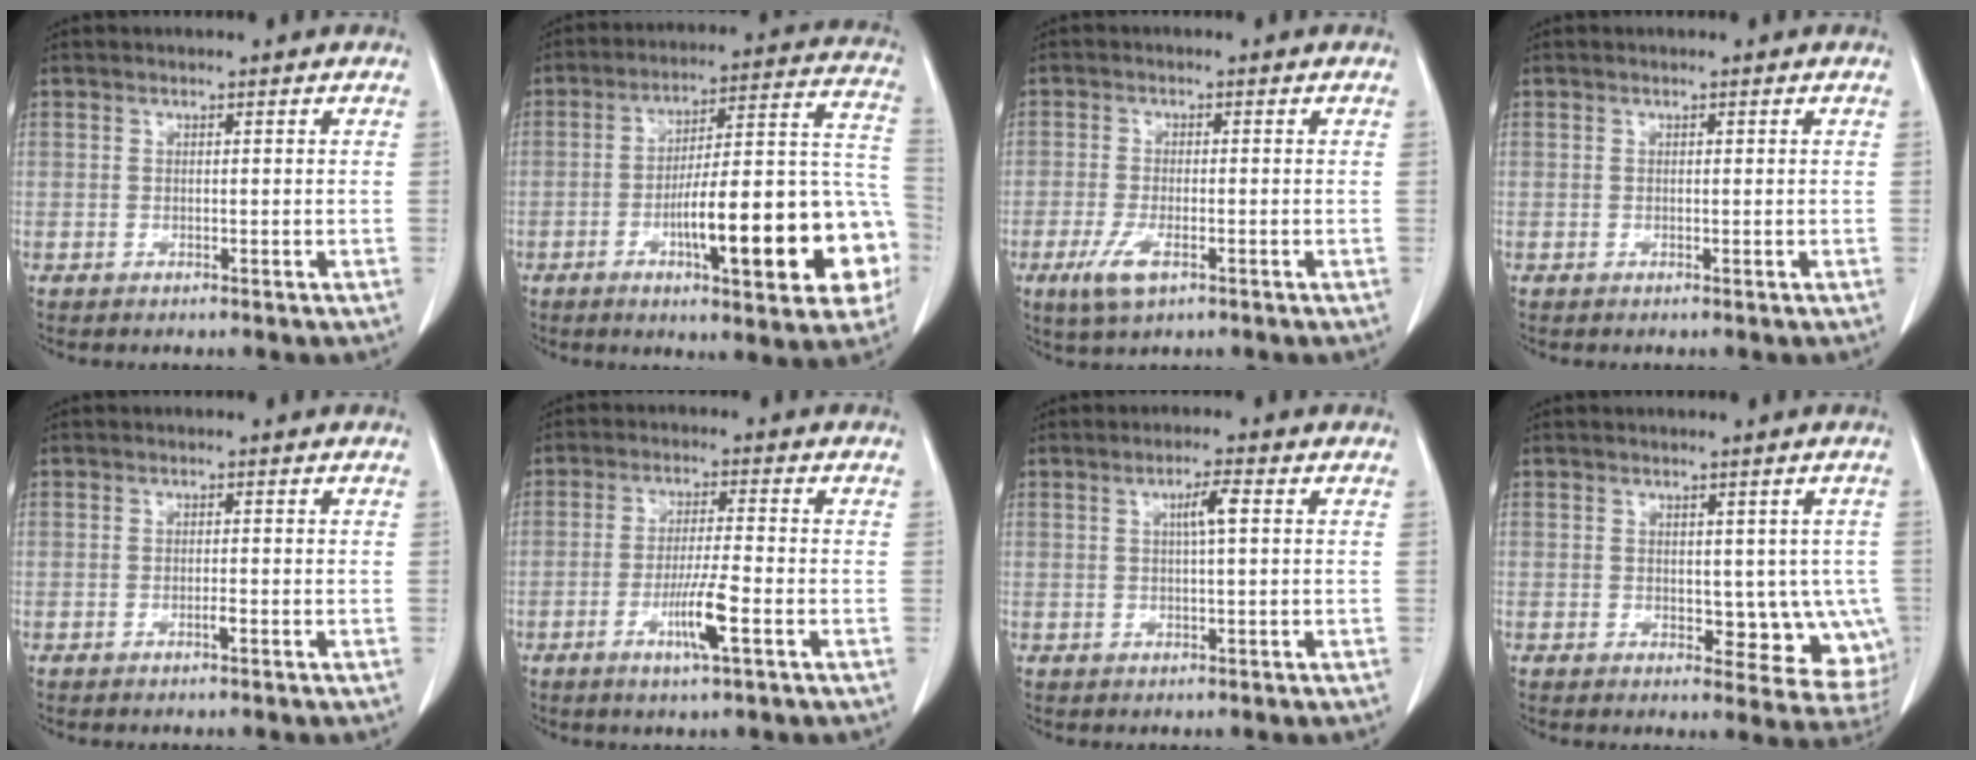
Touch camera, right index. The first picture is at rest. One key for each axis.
{"total": 21.7, "fx": -6.9, "fy": 4.0, "fz": 20.2, "tx": -0.220, "ty": 0.031, "tz": -0.088}
{"total": 4.6, "fx": -2.2, "fy": 1.5, "fz": 3.7, "tx": -0.083, "ty": -0.009, "tz": -0.036}
{"total": 0.0}
{"total": 0.7, "fx": -0.4, "fy": 0.0, "fz": 0.6, "tx": -0.014, "ty": 0.000, "tz": -0.007}
{"total": 6.2, "fx": -2.5, "fy": -0.1, "fz": 5.7, "tx": -0.108, "ty": -0.011, "tz": -0.047}
{"total": 3.1, "fx": 0.8, "fy": 0.2, "fz": 3.0, "tx": -0.052, "ty": 0.004, "tz": 0.013}
{"total": 8.0, "fx": -0.5, "fy": 4.9, "fz": 6.3, "tx": -0.048, "ty": 0.002, "tz": 0.003}